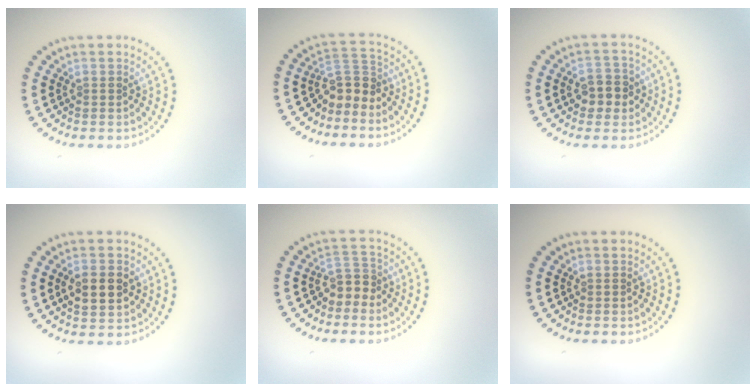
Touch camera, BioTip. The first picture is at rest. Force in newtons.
{"total": 2.8, "press": 2.2, "slide": 1.7}
{"total": 2.8, "press": 2.8, "slide": 0.4}
{"total": 3.7, "press": 3.7, "slide": 0.3}
{"total": 2.2, "press": 1.7, "slide": 1.4}
{"total": 0.0}